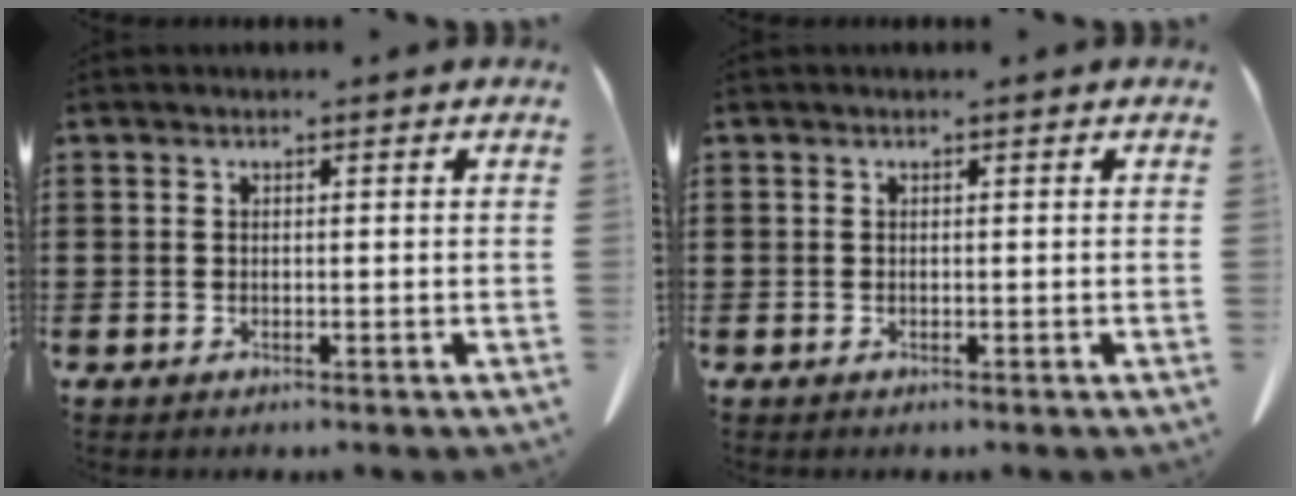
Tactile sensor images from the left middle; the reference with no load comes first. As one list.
[{"total": 0.0}]